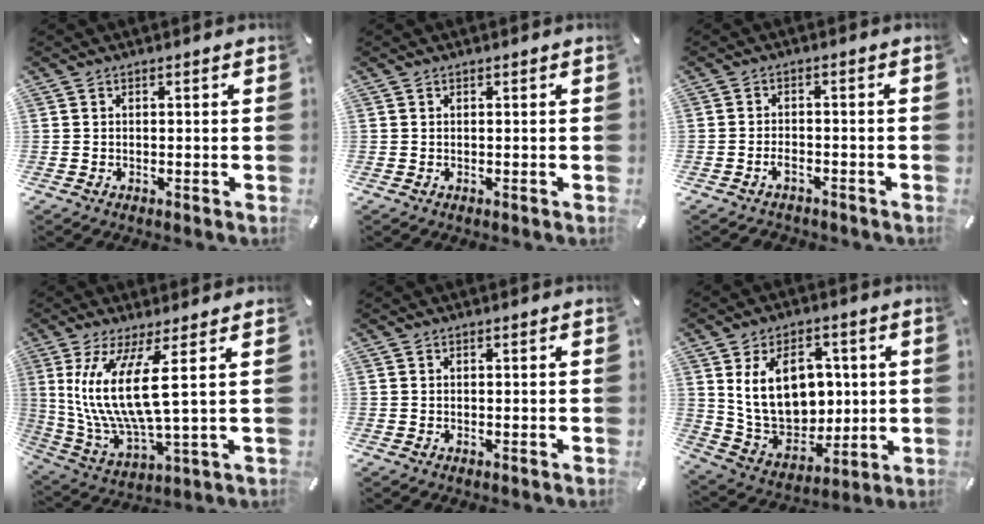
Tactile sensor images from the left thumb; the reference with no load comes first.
{"total": 0.0}
{"total": 3.1, "force": [-1.8, 1.7, 1.7], "torque": [-0.031, 0.009, -0.035]}
{"total": 15.3, "force": [3.6, 3.5, 14.4], "torque": [-0.324, -0.022, 0.051]}
{"total": 0.0}
{"total": 17.2, "force": [3.6, 12.6, 11.1], "torque": [-0.193, -0.008, 0.077]}